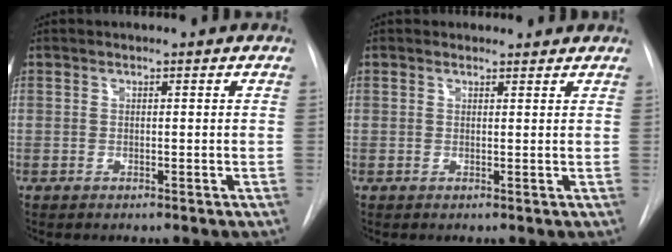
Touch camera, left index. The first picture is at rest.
{"total": 0.9, "force": [0.6, 0.6, -0.4], "torque": [0.002, 0.000, 0.001]}